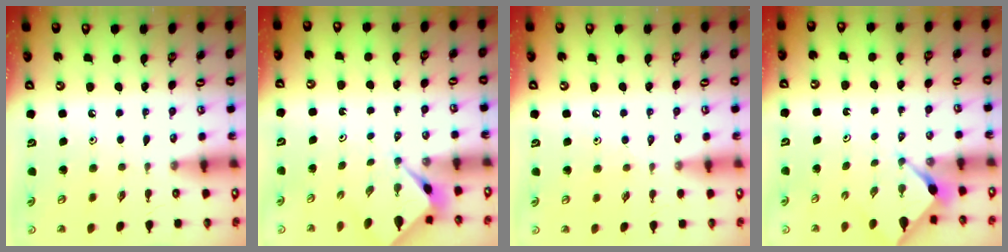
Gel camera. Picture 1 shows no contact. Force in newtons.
{"total": 2.6, "press": 2.6, "slide": 0.3}
{"total": 2.4, "press": 2.4, "slide": 0.5}
{"total": 2.5, "press": 2.5, "slide": 0.3}